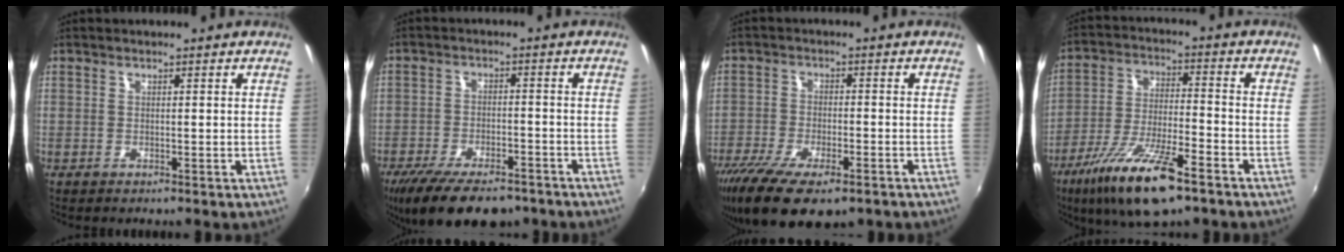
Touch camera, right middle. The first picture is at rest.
{"total": 15.9, "force": [-11.8, 5.9, 8.8], "torque": [-0.185, -0.035, -0.183]}
{"total": 15.1, "force": [-10.2, 5.2, 9.9], "torque": [-0.208, -0.051, -0.166]}
{"total": 15.5, "force": [-10.0, 3.7, 11.2], "torque": [-0.226, -0.039, -0.183]}